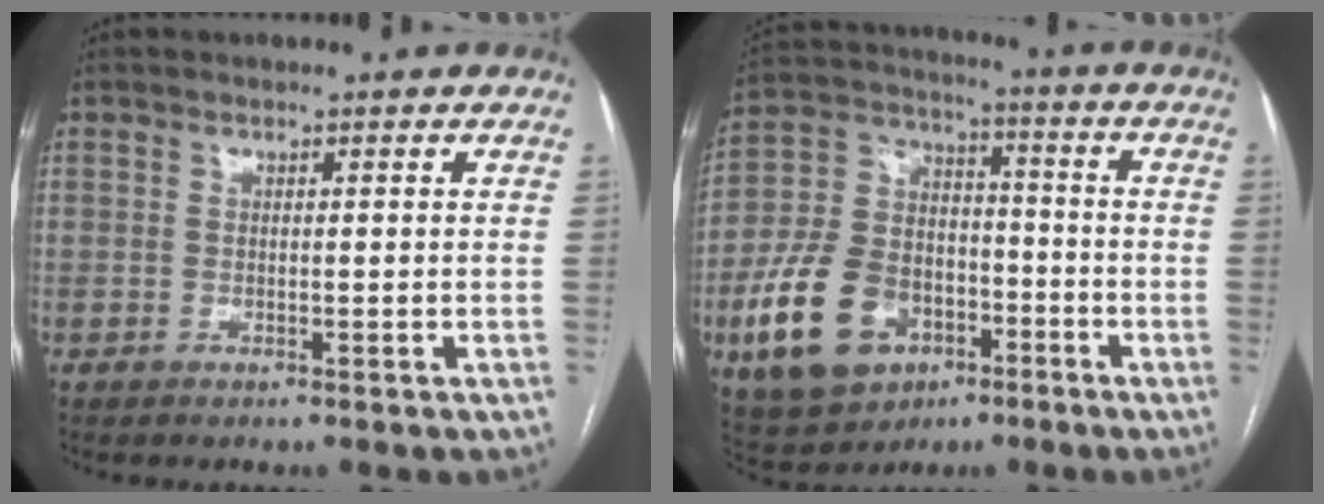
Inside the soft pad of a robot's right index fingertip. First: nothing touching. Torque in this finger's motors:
{"motor_torque": [1.32, -0.59, 0.04, -0.21]}